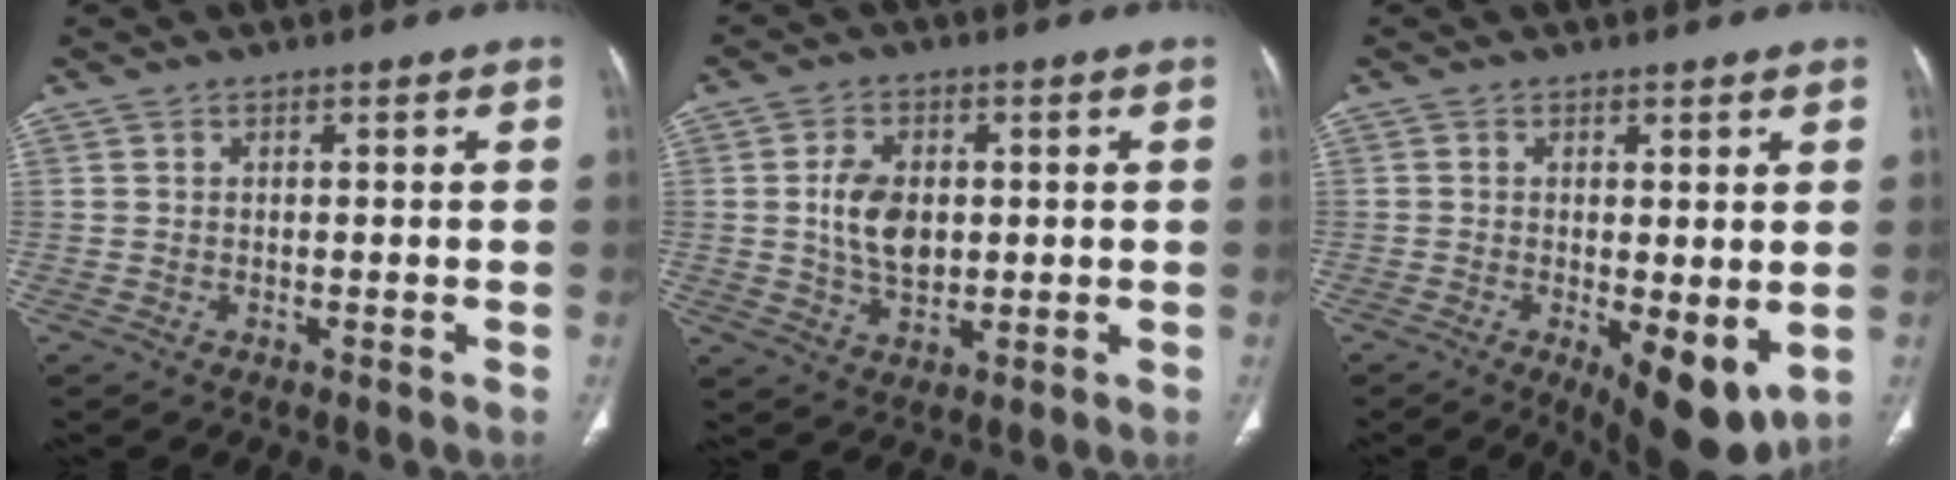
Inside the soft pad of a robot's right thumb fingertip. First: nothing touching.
{"total": 8.1, "force": [0.6, 5.4, 6.0], "torque": [-0.094, -0.004, 0.016]}
{"total": 10.9, "force": [-2.2, 4.1, 9.9], "torque": [-0.132, -0.025, -0.019]}